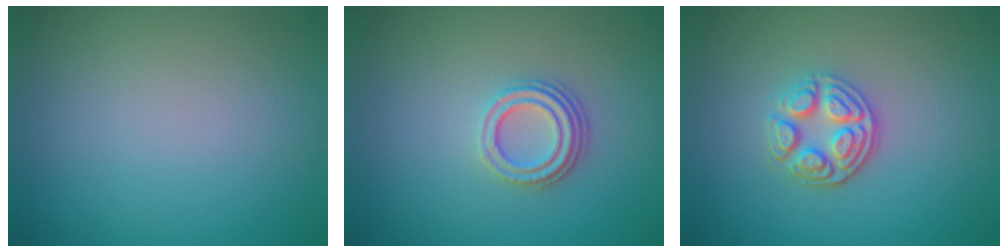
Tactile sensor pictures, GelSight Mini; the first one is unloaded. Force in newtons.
{"total": 3.3, "press": 2.4, "slide": 2.3}
{"total": 3.6, "press": 3.1, "slide": 1.9}